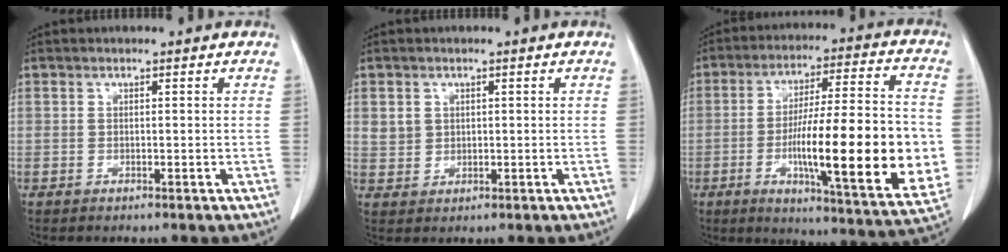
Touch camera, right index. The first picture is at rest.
{"total": 3.1, "force": [1.4, 2.6, 0.8], "torque": [-0.012, 0.002, 0.035]}
{"total": 23.5, "force": [-3.9, 2.7, 23.0], "torque": [-0.314, -0.004, -0.054]}